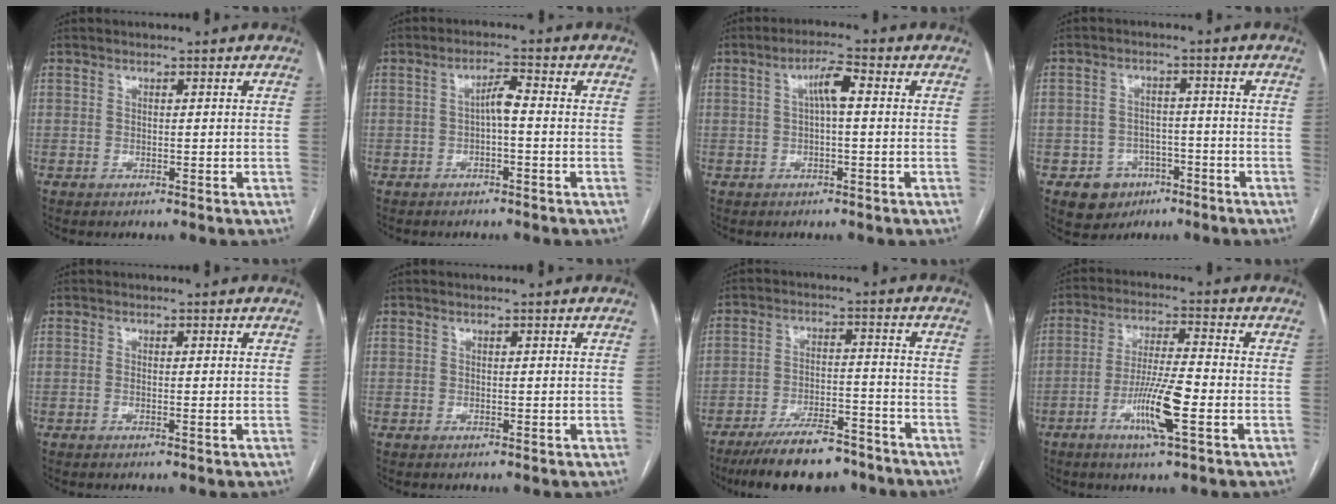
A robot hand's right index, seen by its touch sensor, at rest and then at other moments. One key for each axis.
{"total": 3.0, "fx": -0.4, "fy": 0.5, "fz": 2.9, "tx": -0.050, "ty": 0.012, "tz": -0.006}
{"total": 4.1, "fx": 0.6, "fy": 0.7, "fz": 4.0, "tx": -0.072, "ty": 0.013, "tz": 0.009}
{"total": 6.4, "fx": -3.3, "fy": 5.3, "fz": 1.4, "tx": -0.019, "ty": 0.011, "tz": -0.043}
{"total": 1.0, "fx": -0.2, "fy": 0.0, "fz": 0.9, "tx": -0.019, "ty": -0.001, "tz": -0.003}
{"total": 0.0}
{"total": 12.6, "fx": -10.3, "fy": 3.7, "fz": 6.3, "tx": -0.098, "ty": 0.004, "tz": -0.166}
{"total": 9.3, "fx": -3.6, "fy": 0.3, "fz": 8.6, "tx": -0.164, "ty": -0.007, "tz": -0.067}